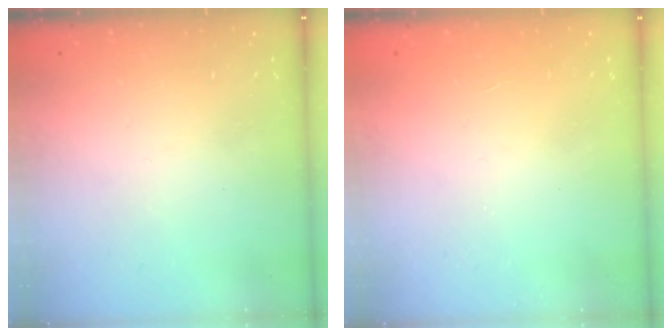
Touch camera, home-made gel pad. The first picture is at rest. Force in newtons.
{"total": 1.2, "press": 1.2, "slide": 0.1}